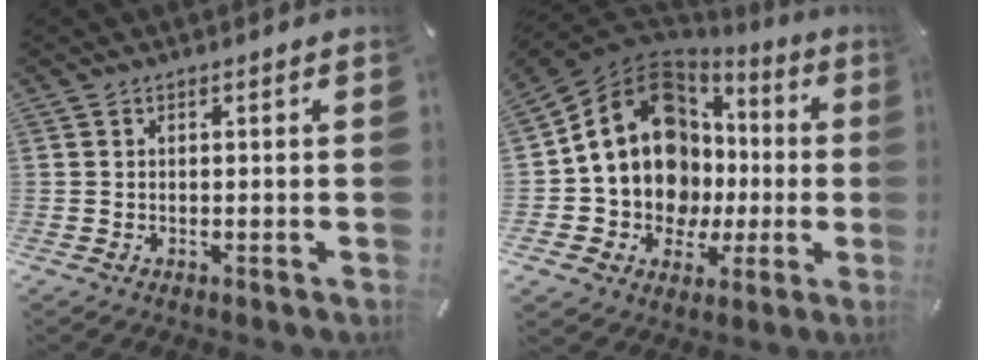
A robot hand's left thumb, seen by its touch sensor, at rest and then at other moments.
{"total": 16.9, "force": [3.2, 14.0, 8.9], "torque": [-0.195, -0.042, 0.066]}